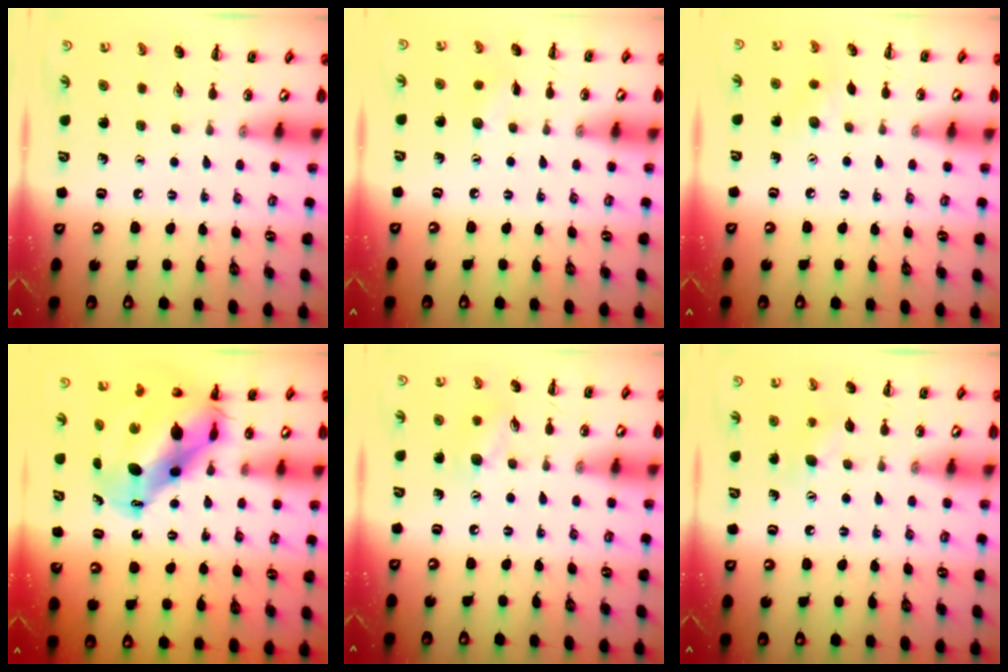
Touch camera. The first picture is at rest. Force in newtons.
{"total": 5.0, "press": 4.8, "slide": 1.2}
{"total": 6.2, "press": 6.1, "slide": 1.1}
{"total": 12.2, "press": 11.8, "slide": 3.2}
{"total": 7.3, "press": 7.2, "slide": 0.8}
{"total": 6.5, "press": 6.3, "slide": 1.6}